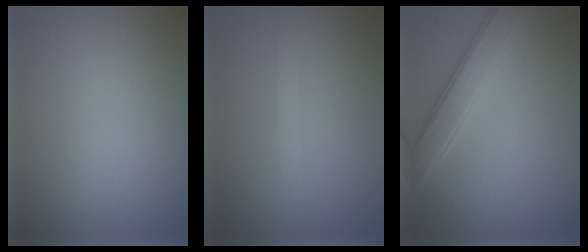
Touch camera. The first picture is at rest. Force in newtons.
{"total": 1.2, "press": 1.2, "slide": 0.2}
{"total": 4.0, "press": 4.0, "slide": 0.0}